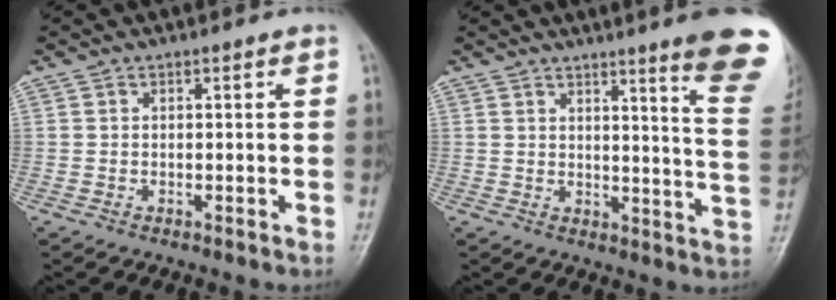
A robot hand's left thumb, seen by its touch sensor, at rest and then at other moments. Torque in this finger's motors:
{"motor_torque": [2.93, 1.32, 1.37, -1.40, 0.31]}